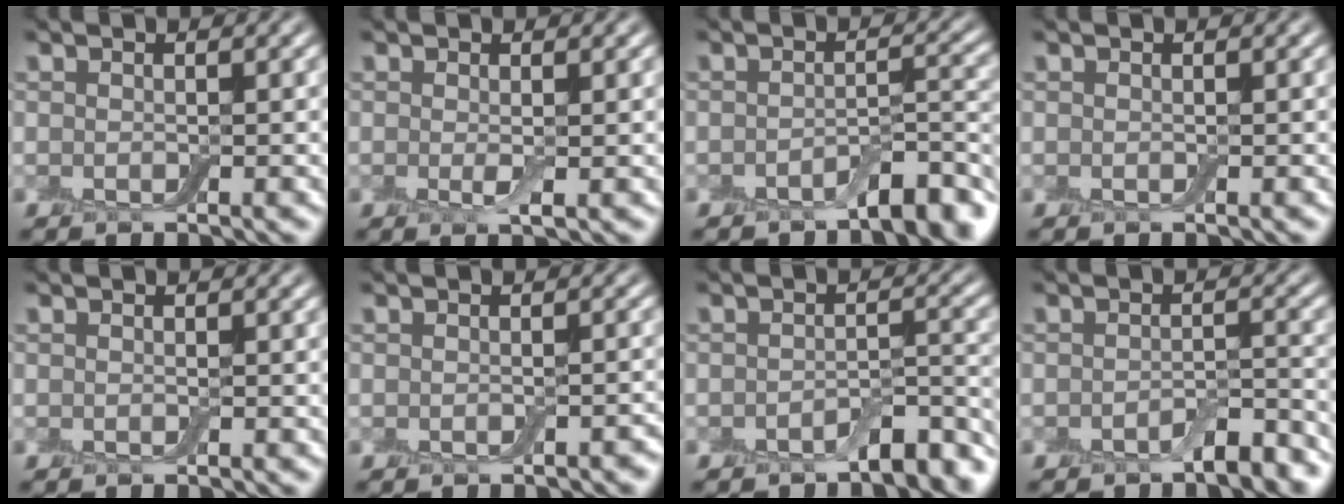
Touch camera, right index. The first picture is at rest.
{"total": 1.1, "force": [0.0, 0.3, 1.1], "torque": [-0.022, -0.004, -0.002]}
{"total": 4.1, "force": [-3.1, 1.3, 2.4], "torque": [-0.030, 0.006, -0.047]}
{"total": 0.0}
{"total": 0.0}
{"total": 1.2, "force": [-0.8, 0.5, 0.6], "torque": [-0.011, -0.001, -0.010]}
{"total": 3.8, "force": [-2.9, 1.4, 2.1], "torque": [-0.025, 0.003, -0.044]}
{"total": 3.1, "force": [-2.2, 1.0, 1.9], "torque": [-0.030, 0.004, -0.036]}